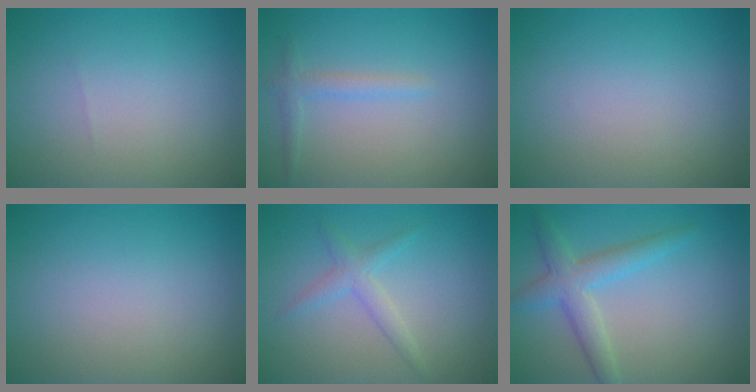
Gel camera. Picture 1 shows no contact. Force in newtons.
{"total": 1.5, "press": 1.5, "slide": 0.2}
{"total": 0.0}
{"total": 0.0}
{"total": 1.4, "press": 1.4, "slide": 0.0}
{"total": 3.7, "press": 3.7, "slide": 0.2}